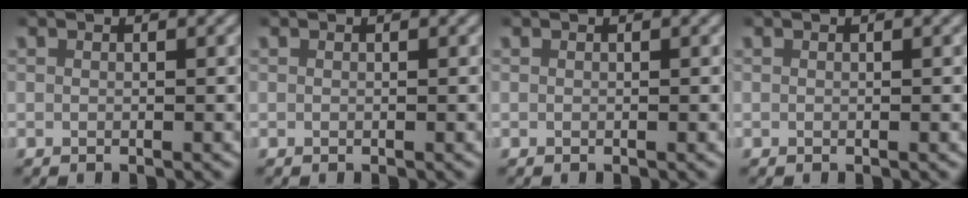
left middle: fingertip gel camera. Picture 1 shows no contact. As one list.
[{"total": 0.0}, {"total": 0.0}, {"total": 0.0}]